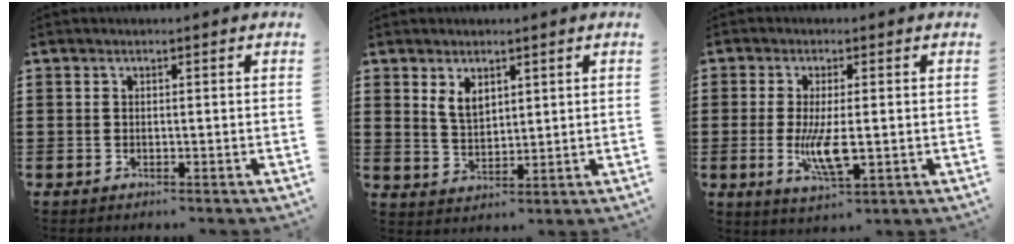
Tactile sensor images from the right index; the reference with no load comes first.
{"total": 3.6, "force": [2.0, 2.1, 2.1], "torque": [-0.048, 0.006, 0.038]}
{"total": 6.6, "force": [-0.8, 1.8, 6.3], "torque": [-0.127, -0.012, -0.015]}